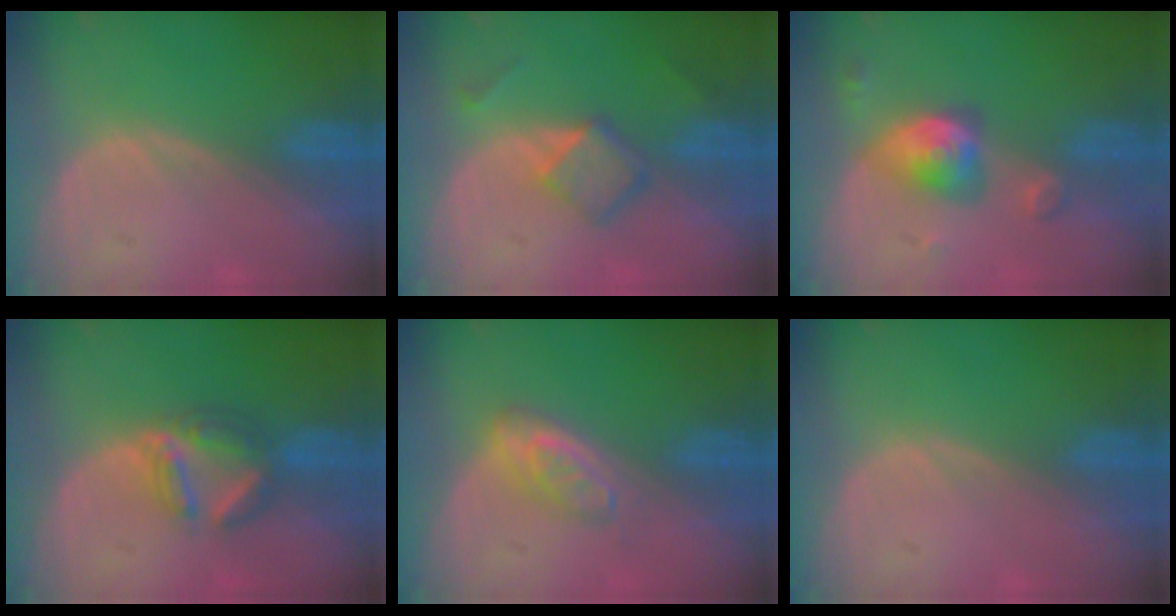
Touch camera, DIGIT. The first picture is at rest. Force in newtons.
{"total": 4.8, "press": 4.6, "slide": 1.6}
{"total": 5.4, "press": 5.4, "slide": 0.5}
{"total": 5.9, "press": 5.4, "slide": 2.3}
{"total": 4.7, "press": 4.3, "slide": 1.9}
{"total": 0.0}